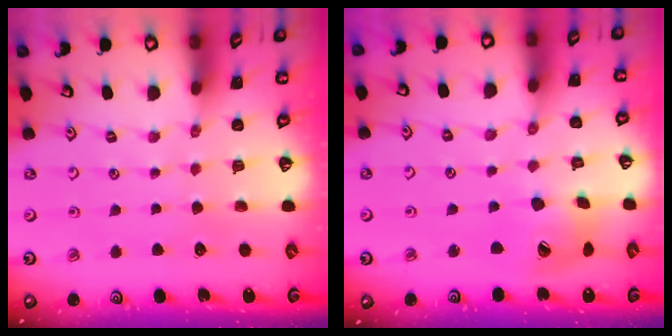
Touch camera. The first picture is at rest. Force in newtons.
{"total": 15.0, "press": 14.8, "slide": 2.1}